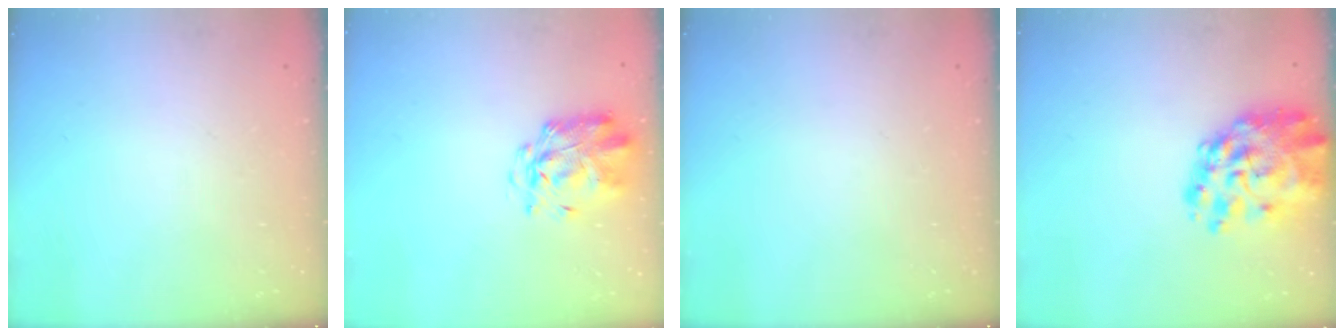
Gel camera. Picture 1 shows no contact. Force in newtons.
{"total": 2.9, "press": 2.8, "slide": 0.7}
{"total": 0.0}
{"total": 13.5, "press": 12.6, "slide": 4.7}